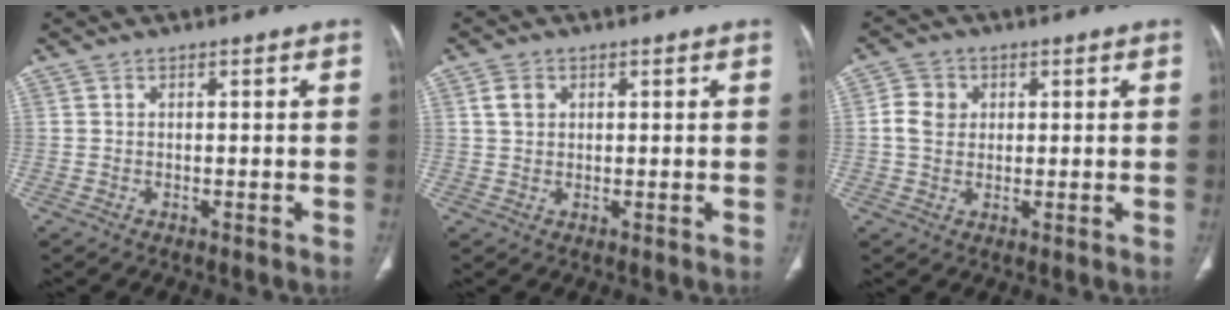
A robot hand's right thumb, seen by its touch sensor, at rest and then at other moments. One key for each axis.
{"total": 2.9, "fx": 1.0, "fy": 2.3, "fz": 1.5, "tx": -0.019, "ty": 0.002, "tz": 0.022}
{"total": 5.1, "fx": 0.8, "fy": 4.4, "fz": 2.4, "tx": -0.034, "ty": 0.006, "tz": 0.012}